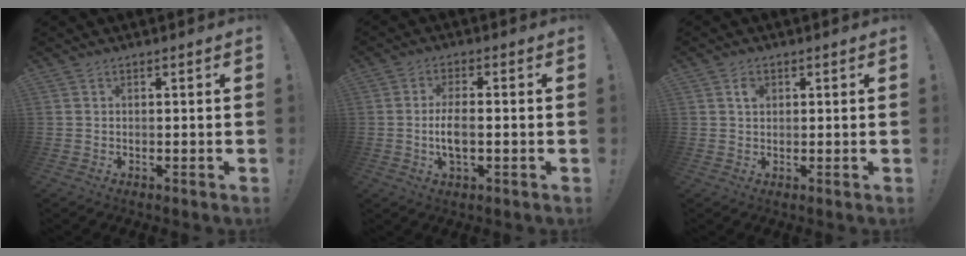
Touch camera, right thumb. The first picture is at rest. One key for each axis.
{"total": 5.9, "fx": -0.9, "fy": 2.3, "fz": 5.4, "tx": -0.111, "ty": -0.001, "tz": -0.019}
{"total": 2.2, "fx": 0.9, "fy": 1.6, "fz": 1.2, "tx": -0.006, "ty": -0.004, "tz": 0.011}